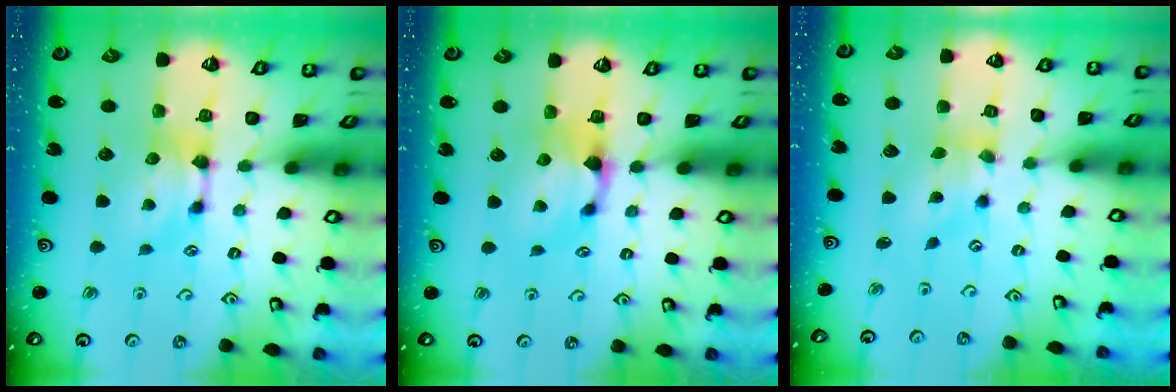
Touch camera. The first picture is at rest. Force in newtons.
{"total": 1.2, "press": 0.8, "slide": 0.9}
{"total": 1.8, "press": 1.3, "slide": 1.3}